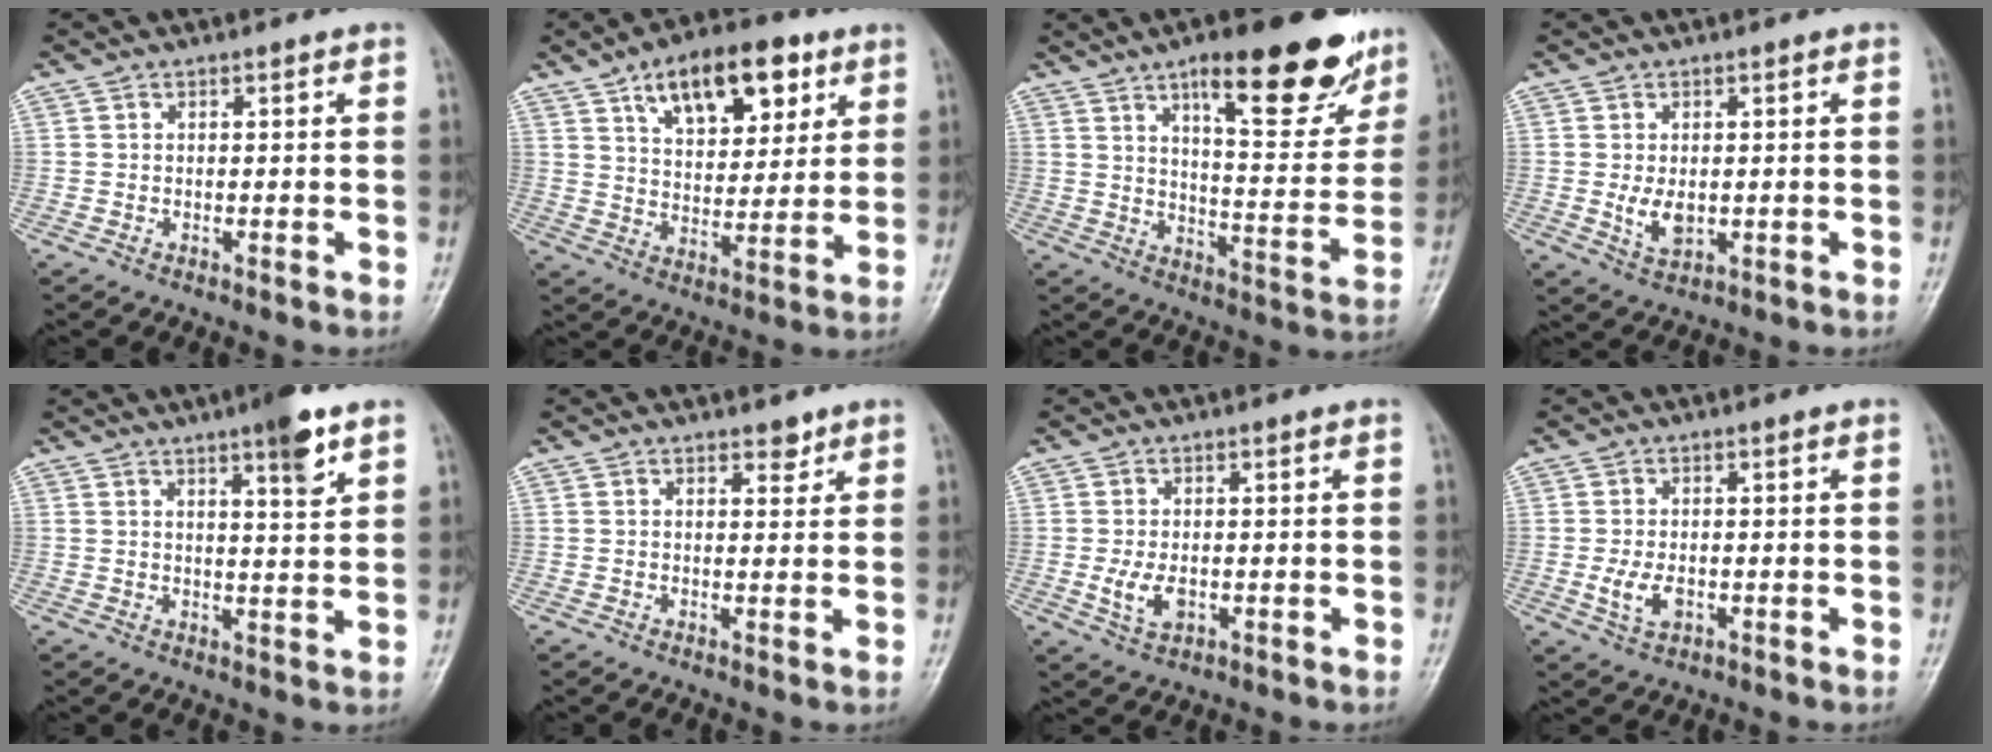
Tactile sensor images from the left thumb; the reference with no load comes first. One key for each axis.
{"total": 16.1, "fx": 8.2, "fy": 8.4, "fz": 11.1, "tx": -0.125, "ty": -0.026, "tz": 0.131}
{"total": 20.6, "fx": 12.5, "fy": 6.6, "fz": 15.1, "tx": -0.164, "ty": -0.057, "tz": 0.182}
{"total": 4.5, "fx": -0.1, "fy": 2.7, "fz": 3.6, "tx": -0.057, "ty": -0.011, "tz": 0.004}
{"total": 6.6, "fx": 4.0, "fy": 1.0, "fz": 5.1, "tx": -0.069, "ty": -0.023, "tz": 0.057}
{"total": 2.1, "fx": 1.6, "fy": 1.1, "fz": 0.9, "tx": 0.000, "ty": -0.010, "tz": 0.022}
{"total": 4.5, "fx": -0.7, "fy": 2.7, "fz": 3.5, "tx": -0.067, "ty": -0.007, "tz": -0.009}
{"total": 4.2, "fx": -0.9, "fy": 2.5, "fz": 3.3, "tx": -0.067, "ty": -0.005, "tz": -0.013}